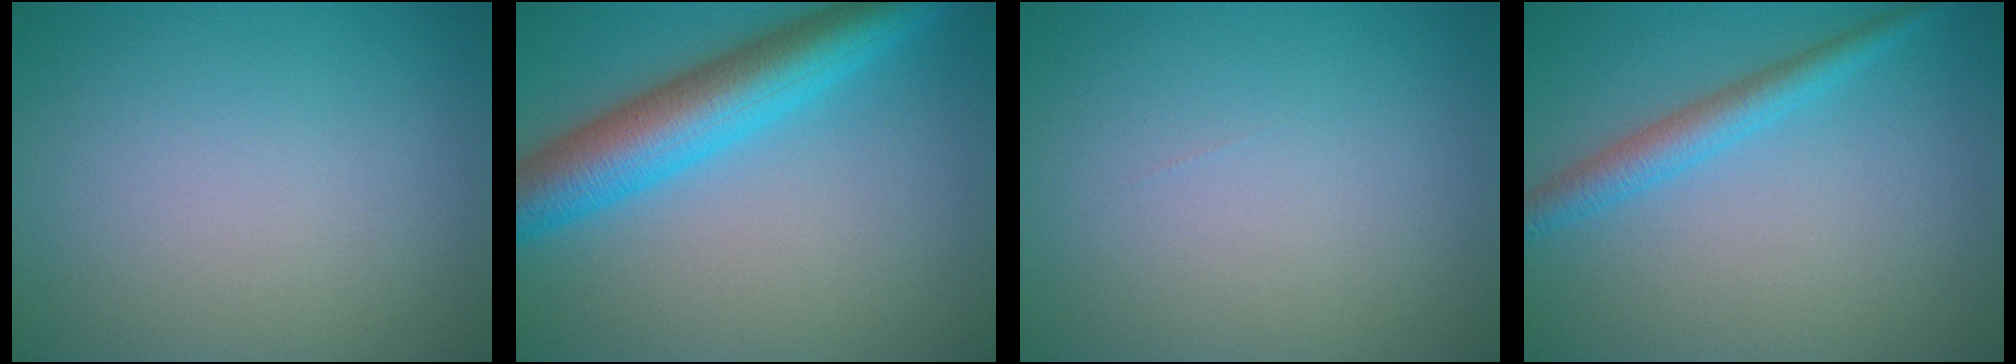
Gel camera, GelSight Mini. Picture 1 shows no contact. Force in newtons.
{"total": 7.8, "press": 7.8, "slide": 0.2}
{"total": 0.0}
{"total": 2.8, "press": 2.8, "slide": 0.0}